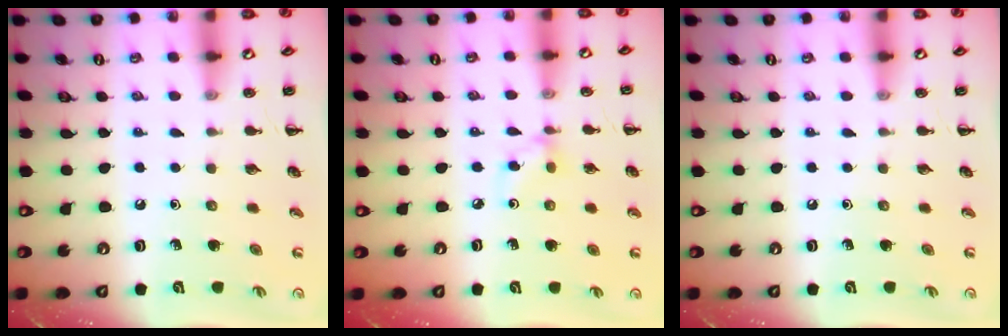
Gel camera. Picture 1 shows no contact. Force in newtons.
{"total": 3.0, "press": 2.8, "slide": 1.2}
{"total": 0.0}